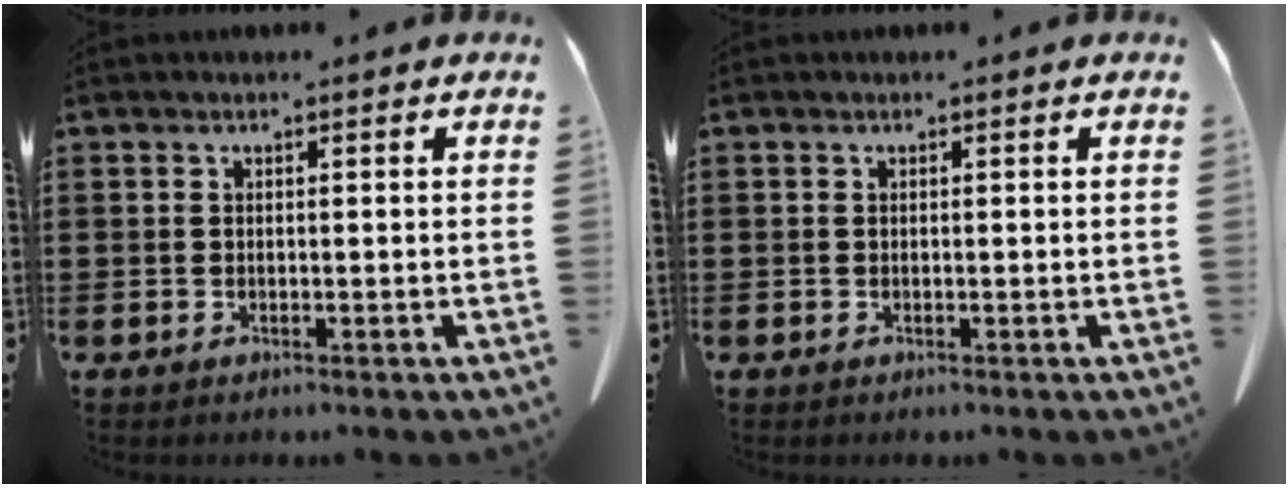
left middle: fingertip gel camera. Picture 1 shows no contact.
{"total": 0.0}